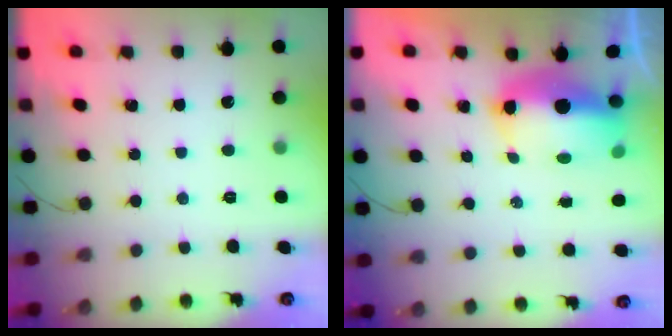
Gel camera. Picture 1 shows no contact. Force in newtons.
{"total": 10.5, "press": 10.3, "slide": 2.2}